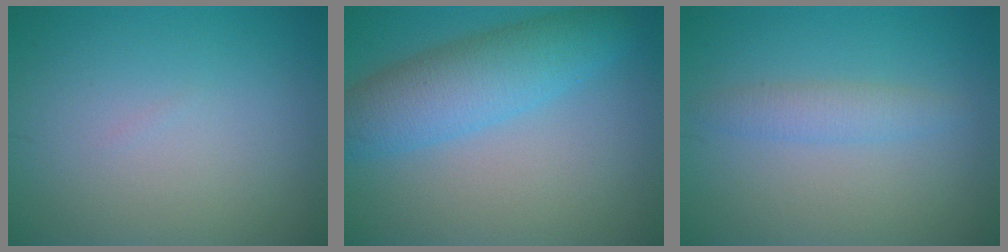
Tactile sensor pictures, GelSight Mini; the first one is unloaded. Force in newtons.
{"total": 6.0, "press": 6.0, "slide": 0.1}
{"total": 1.9, "press": 1.9, "slide": 0.0}